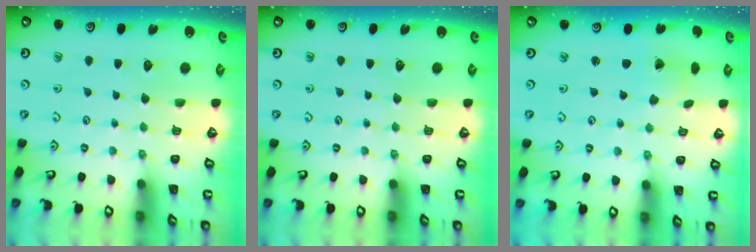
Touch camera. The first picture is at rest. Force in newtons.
{"total": 0.0}
{"total": 1.3, "press": 1.3, "slide": 0.1}